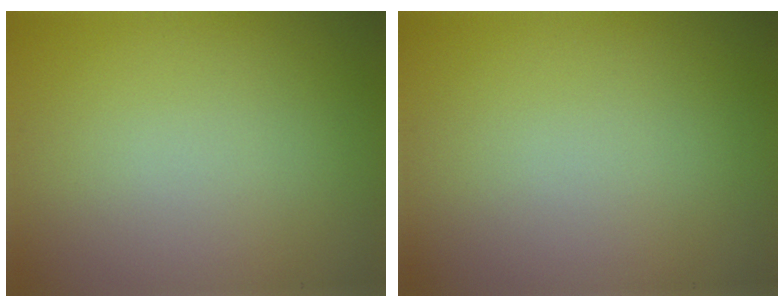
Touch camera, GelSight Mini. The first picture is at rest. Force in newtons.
{"total": 0.0}